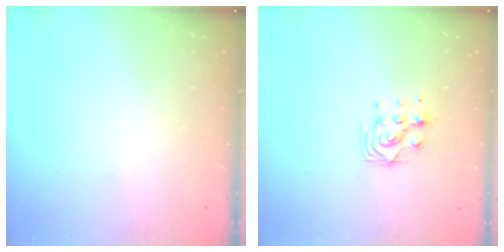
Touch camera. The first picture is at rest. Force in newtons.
{"total": 7.6, "press": 7.5, "slide": 0.5}